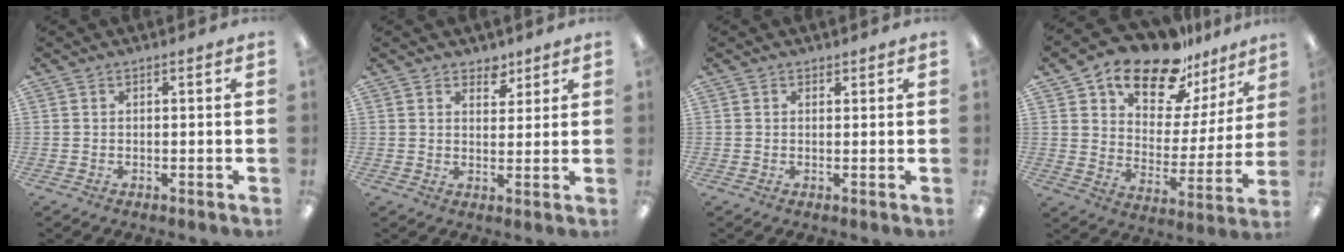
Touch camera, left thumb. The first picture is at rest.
{"total": 4.3, "force": [3.1, 2.9, 0.8], "torque": [-0.003, -0.016, 0.054]}
{"total": 1.0, "force": [0.7, 0.7, 0.0], "torque": [0.001, 0.003, 0.012]}
{"total": 19.0, "force": [14.8, 8.9, 7.9], "torque": [-0.137, -0.106, 0.259]}